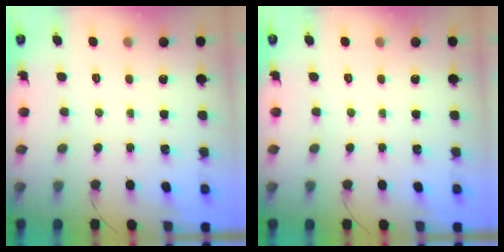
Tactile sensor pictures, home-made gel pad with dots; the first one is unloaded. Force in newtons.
{"total": 0.0}